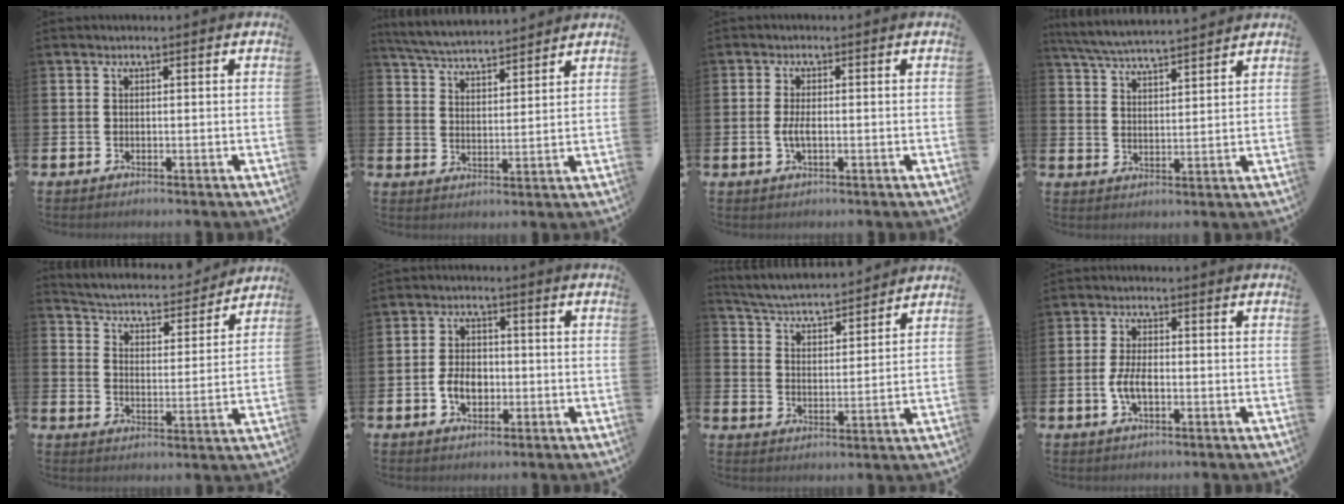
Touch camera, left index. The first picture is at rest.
{"total": 5.3, "force": [5.2, 0.4, 0.6], "torque": [-0.033, -0.034, 0.092]}
{"total": 2.3, "force": [-0.3, 0.8, 2.1], "torque": [-0.034, -0.001, -0.008]}
{"total": 5.6, "force": [5.5, 0.2, 1.0], "torque": [-0.041, -0.032, 0.097]}
{"total": 4.5, "force": [4.3, 1.1, 0.7], "torque": [-0.041, -0.040, 0.066]}
{"total": 4.3, "force": [-1.1, 3.0, 2.9], "torque": [-0.044, 0.002, -0.025]}
{"total": 4.7, "force": [4.7, 0.5, 0.6], "torque": [-0.035, -0.042, 0.077]}
{"total": 3.9, "force": [-0.8, 1.8, 3.4], "torque": [-0.063, 0.002, -0.017]}